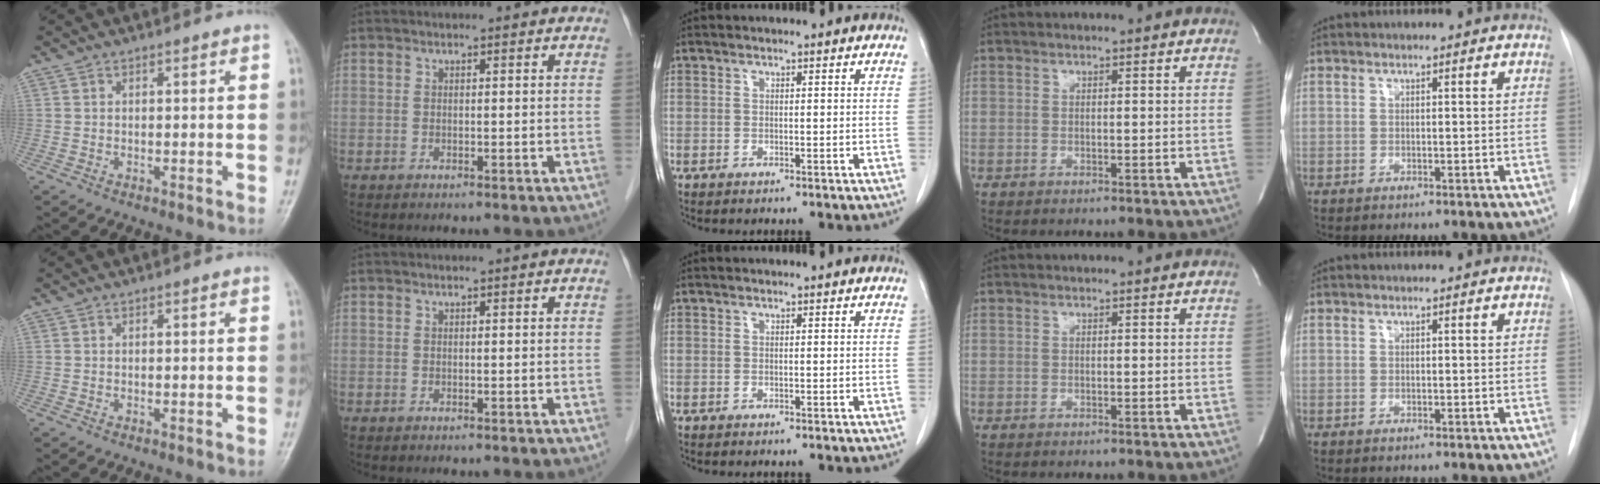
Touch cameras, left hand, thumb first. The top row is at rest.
{}